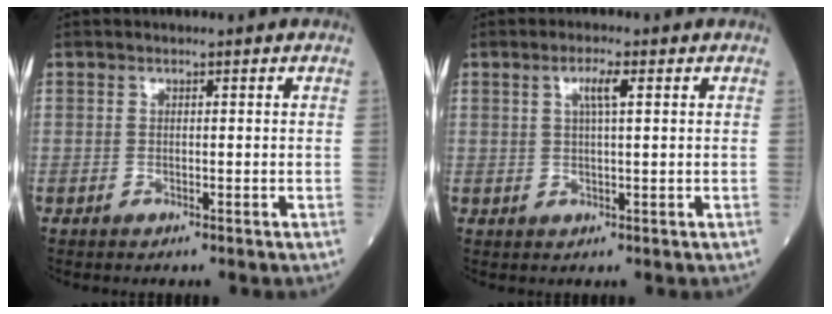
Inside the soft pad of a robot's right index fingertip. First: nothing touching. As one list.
[{"total": 3.0, "force": [1.1, 0.3, 2.7], "torque": [-0.053, 0.003, 0.020]}]